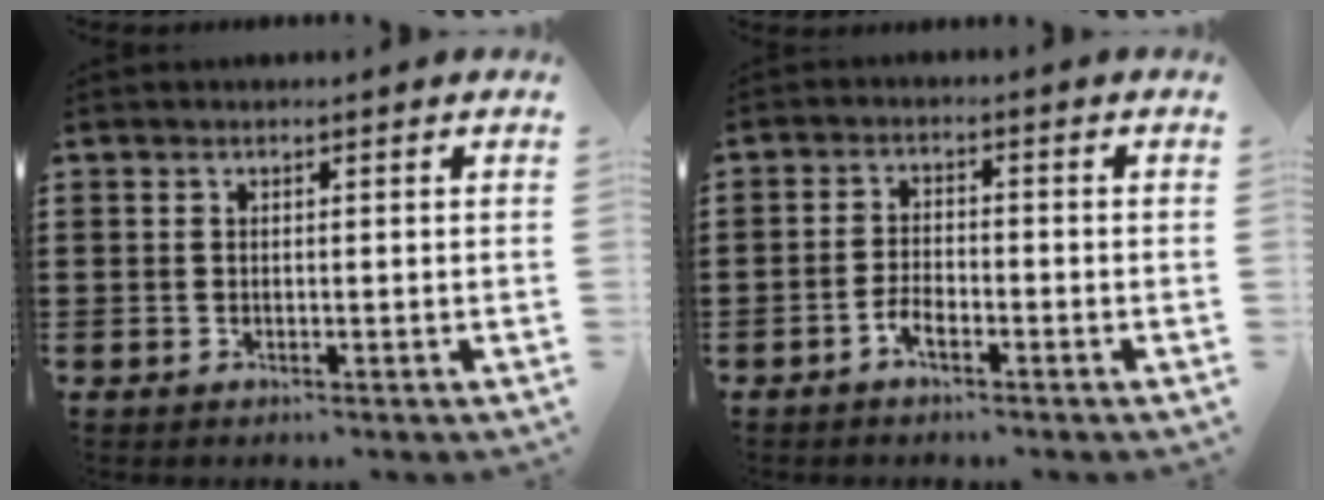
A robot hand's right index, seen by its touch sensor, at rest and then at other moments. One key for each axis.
{"total": 2.8, "fx": -1.9, "fy": 1.2, "fz": 1.8, "tx": -0.040, "ty": 0.003, "tz": -0.039}